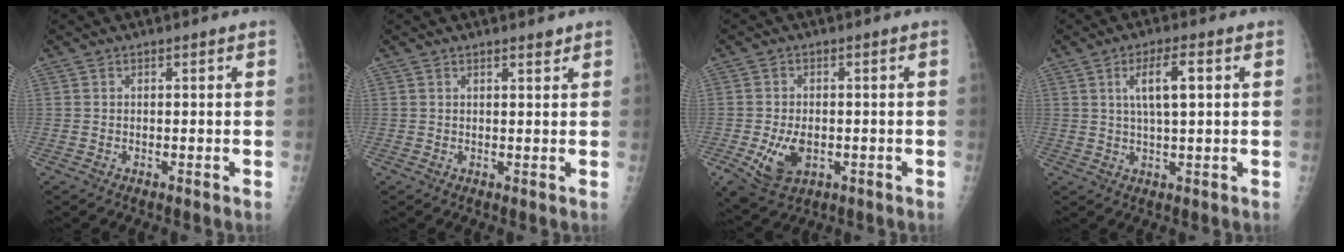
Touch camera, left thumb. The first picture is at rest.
{"total": 1.3, "force": [1.0, 0.3, 0.7], "torque": [-0.009, -0.007, 0.015]}
{"total": 7.3, "force": [-2.0, 4.7, 5.2], "torque": [-0.093, -0.001, -0.022]}
{"total": 6.1, "force": [1.9, 1.4, 5.7], "torque": [-0.102, 0.002, 0.035]}